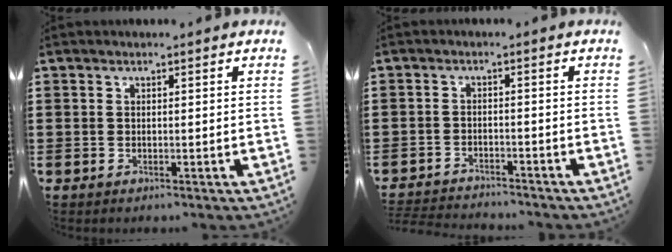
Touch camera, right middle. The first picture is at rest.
{"total": 2.7, "force": [-2.7, 0.2, -0.1], "torque": [-0.005, -0.002, -0.059]}